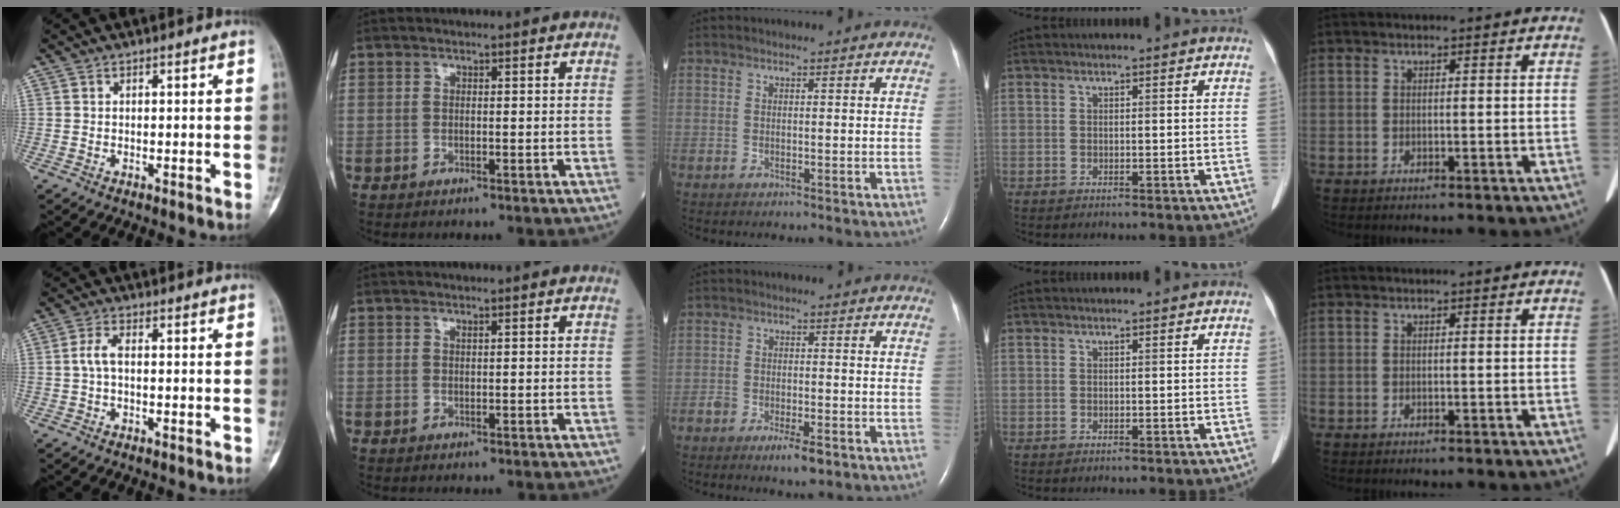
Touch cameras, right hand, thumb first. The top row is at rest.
{"thumb": {"total": 3.1, "force": [-0.1, 1.4, 2.8], "torque": [-0.062, 0.005, -0.005]}, "middle": {"total": 4.4, "force": [-2.8, 1.3, 3.2], "torque": [-0.058, -0.003, -0.044]}}